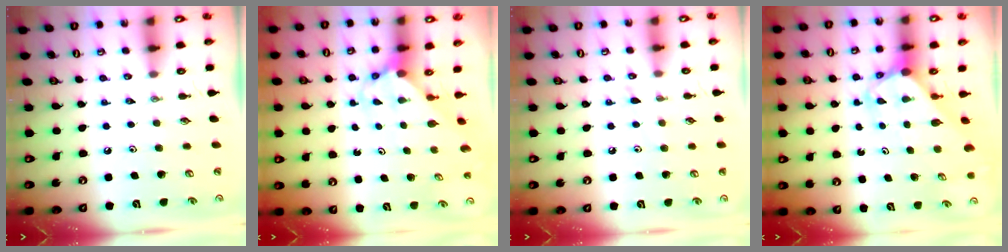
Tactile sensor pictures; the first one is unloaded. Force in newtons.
{"total": 3.5, "press": 3.5, "slide": 0.3}
{"total": 3.2, "press": 3.2, "slide": 0.4}
{"total": 2.4, "press": 2.4, "slide": 0.2}